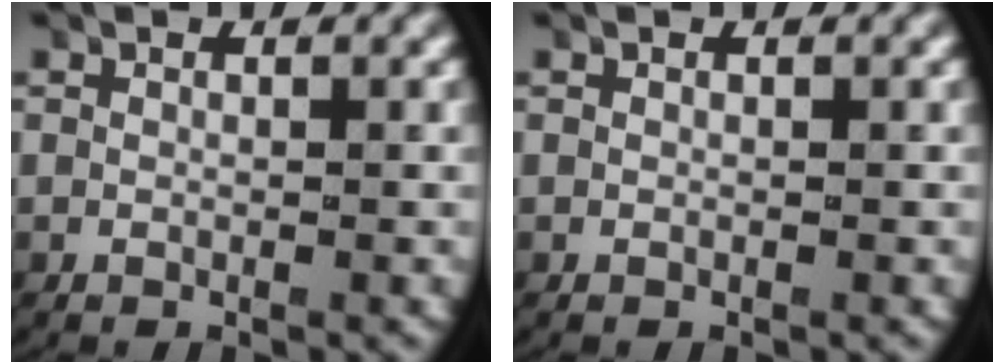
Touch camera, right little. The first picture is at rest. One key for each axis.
{"total": 0.0}